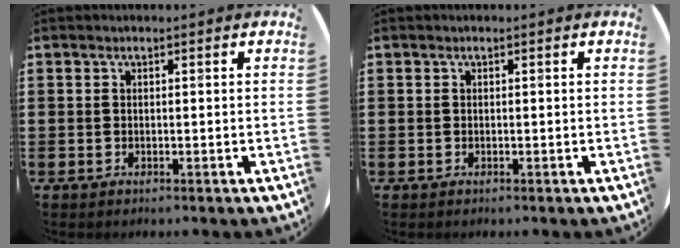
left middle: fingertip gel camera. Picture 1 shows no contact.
{"total": 0.0}